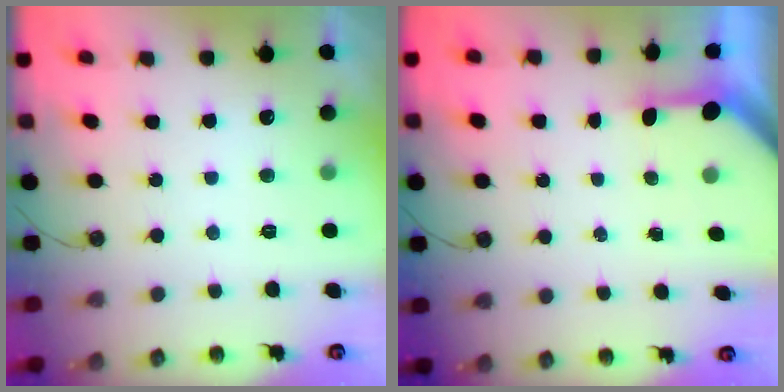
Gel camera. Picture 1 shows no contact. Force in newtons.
{"total": 3.2, "press": 3.2, "slide": 0.2}